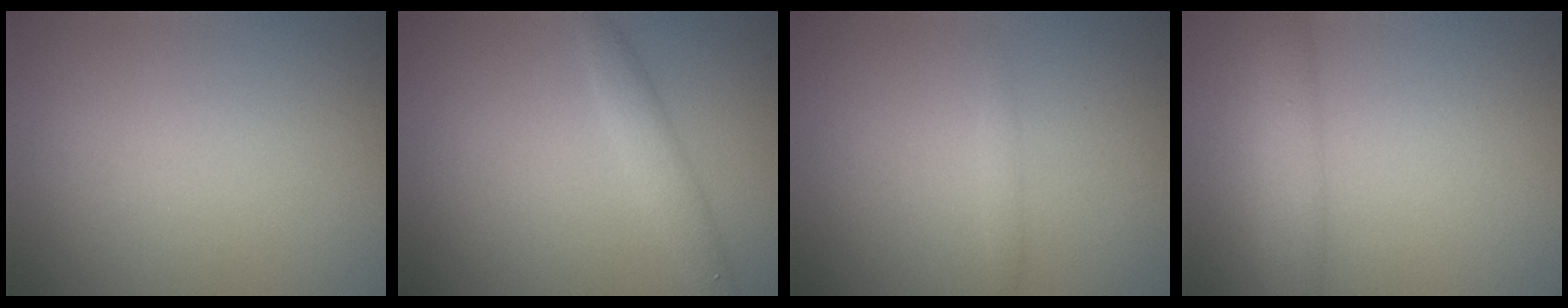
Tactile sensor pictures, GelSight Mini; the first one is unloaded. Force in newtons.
{"total": 2.3, "press": 2.3, "slide": 0.0}
{"total": 0.7, "press": 0.7, "slide": 0.0}
{"total": 3.0, "press": 3.0, "slide": 0.1}